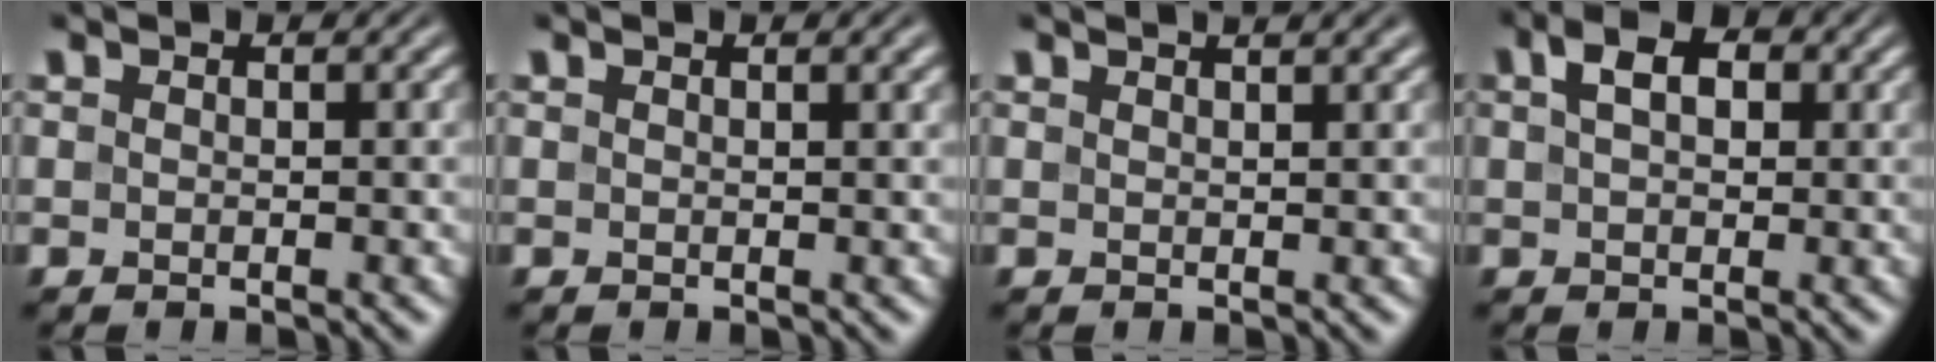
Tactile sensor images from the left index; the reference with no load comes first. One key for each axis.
{"total": 1.7, "fx": 1.0, "fy": 0.5, "fz": 1.3, "tx": -0.013, "ty": 0.004, "tz": 0.009}
{"total": 2.6, "fx": 1.8, "fy": 1.0, "fz": 1.5, "tx": 0.000, "ty": 0.012, "tz": 0.000}
{"total": 3.7, "fx": 1.3, "fy": 2.3, "fz": 2.5, "tx": -0.047, "ty": 0.013, "tz": 0.016}